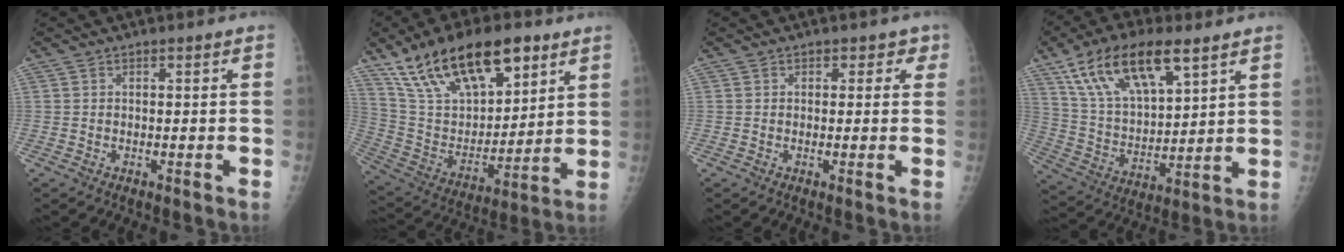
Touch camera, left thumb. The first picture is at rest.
{"total": 23.9, "force": [14.5, 11.1, 15.4], "torque": [-0.240, -0.036, 0.269]}
{"total": 2.3, "force": [0.9, 2.0, 0.7], "torque": [0.026, 0.001, 0.001]}
{"total": 18.6, "force": [10.6, 7.9, 13.1], "torque": [-0.212, -0.029, 0.203]}